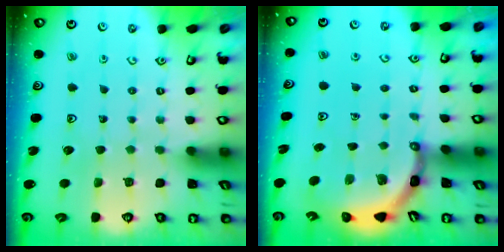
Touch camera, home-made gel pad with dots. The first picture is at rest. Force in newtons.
{"total": 4.3, "press": 4.3, "slide": 0.4}